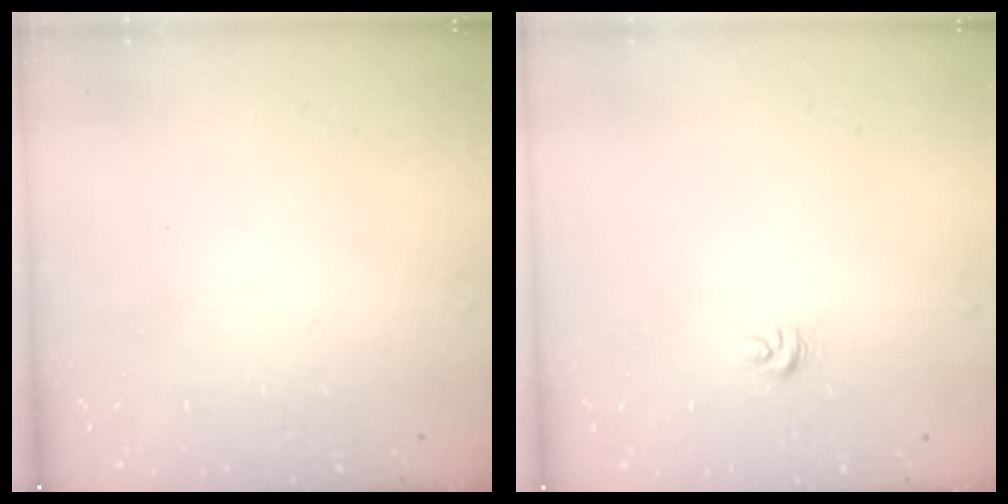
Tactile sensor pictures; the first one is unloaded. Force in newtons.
{"total": 4.1, "press": 4.1, "slide": 0.4}